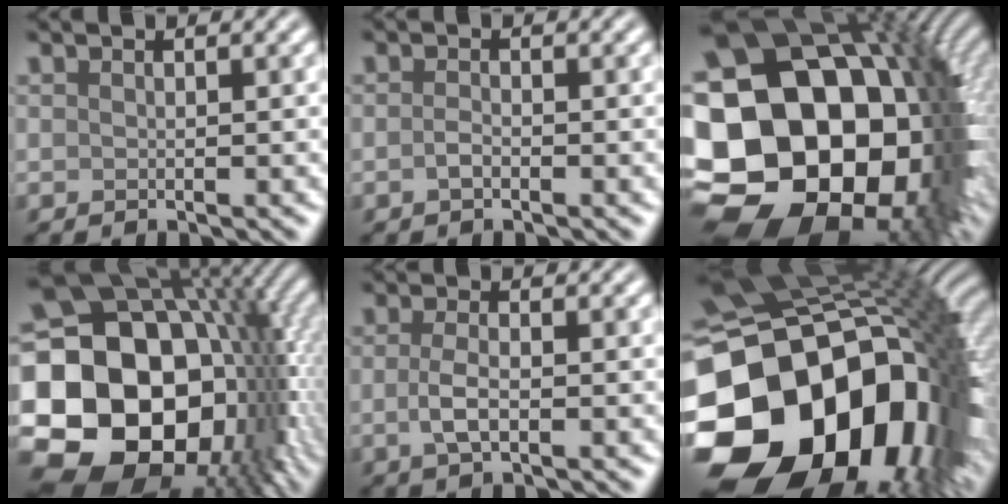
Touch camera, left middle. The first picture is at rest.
{"total": 1.0, "force": [-0.5, 0.4, 0.8], "torque": [-0.018, 0.001, -0.011]}
{"total": 25.0, "force": [-2.0, 19.8, 15.2], "torque": [-0.271, -0.016, -0.064]}
{"total": 21.9, "force": [-2.9, 16.5, 14.2], "torque": [-0.259, -0.024, -0.039]}
{"total": 2.4, "force": [-0.4, 0.9, 2.2], "torque": [-0.050, -0.004, -0.011]}
{"total": 22.3, "force": [-5.8, 15.5, 14.9], "torque": [-0.334, -0.060, -0.078]}